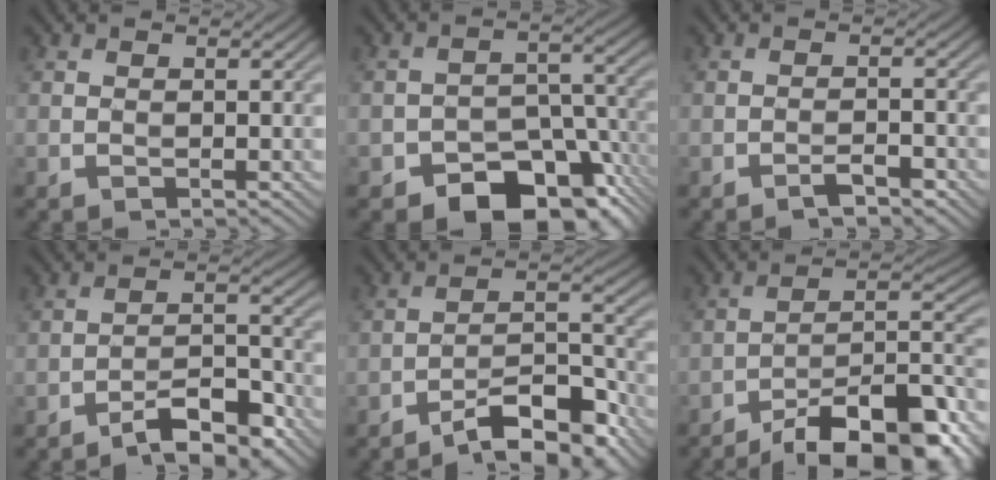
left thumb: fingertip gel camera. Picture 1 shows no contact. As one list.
[{"total": 11.5, "force": [-7.0, 6.4, 6.5], "torque": [-0.084, -0.011, -0.118]}, {"total": 2.2, "force": [-1.7, 0.5, 1.4], "torque": [-0.023, 0.005, -0.031]}, {"total": 7.1, "force": [-5.2, 1.8, 4.4], "torque": [-0.067, 0.013, -0.091]}, {"total": 9.7, "force": [-7.2, 2.6, 6.0], "torque": [-0.087, 0.016, -0.130]}, {"total": 16.6, "force": [-12.1, 5.2, 10.1], "torque": [-0.151, 0.005, -0.186]}]